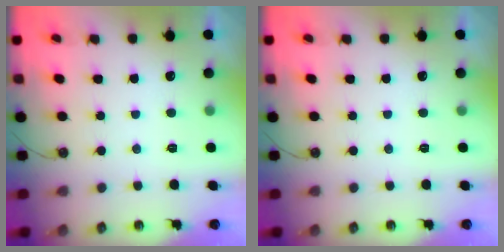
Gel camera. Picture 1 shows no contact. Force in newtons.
{"total": 0.0}